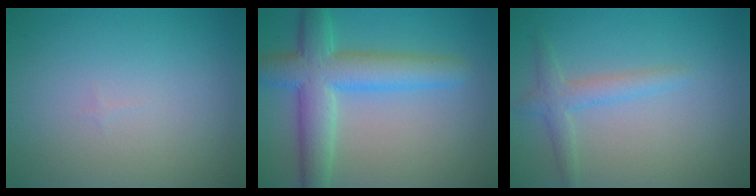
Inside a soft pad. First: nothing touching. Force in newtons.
{"total": 6.8, "press": 6.8, "slide": 0.2}
{"total": 2.2, "press": 2.2, "slide": 0.1}